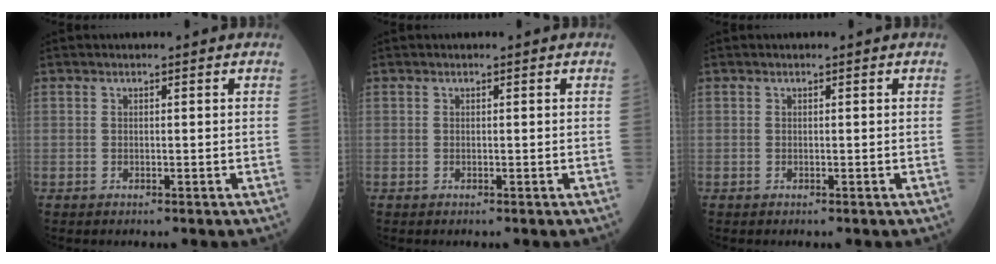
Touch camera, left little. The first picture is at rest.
{"total": 0.0}
{"total": 0.0}